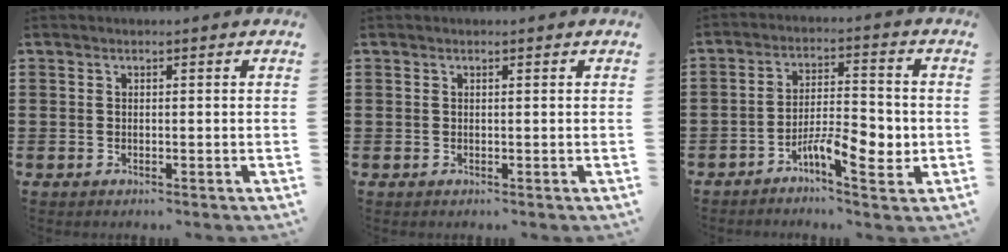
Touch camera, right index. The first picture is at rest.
{"total": 0.0}
{"total": 7.8, "force": [-3.3, 2.5, 6.6], "torque": [-0.105, 0.009, -0.054]}